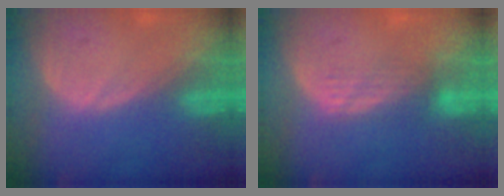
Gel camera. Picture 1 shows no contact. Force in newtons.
{"total": 3.4, "press": 3.0, "slide": 1.6}